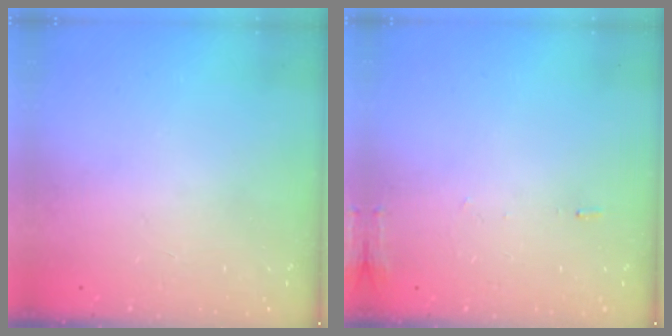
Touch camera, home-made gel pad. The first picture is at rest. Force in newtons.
{"total": 5.9, "press": 5.7, "slide": 1.6}